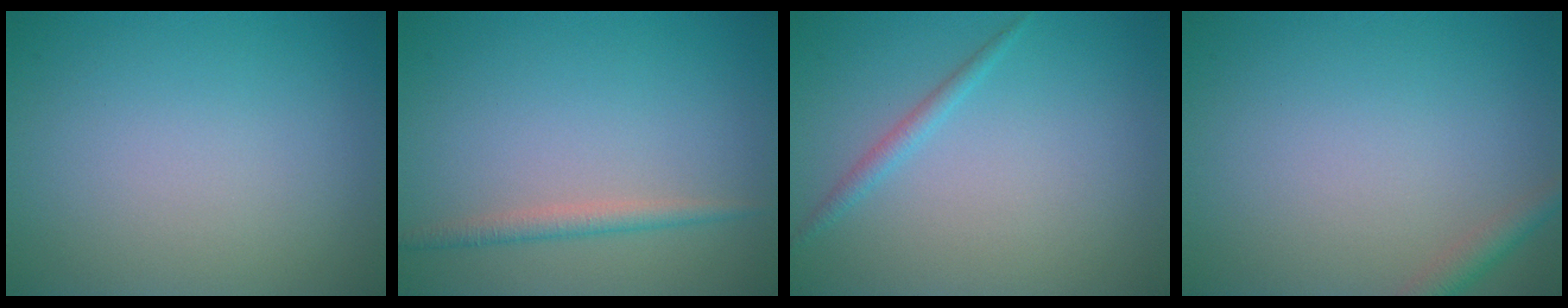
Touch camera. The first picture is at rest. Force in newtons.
{"total": 1.7, "press": 1.7, "slide": 0.1}
{"total": 1.3, "press": 1.3, "slide": 0.0}
{"total": 1.6, "press": 1.6, "slide": 0.1}